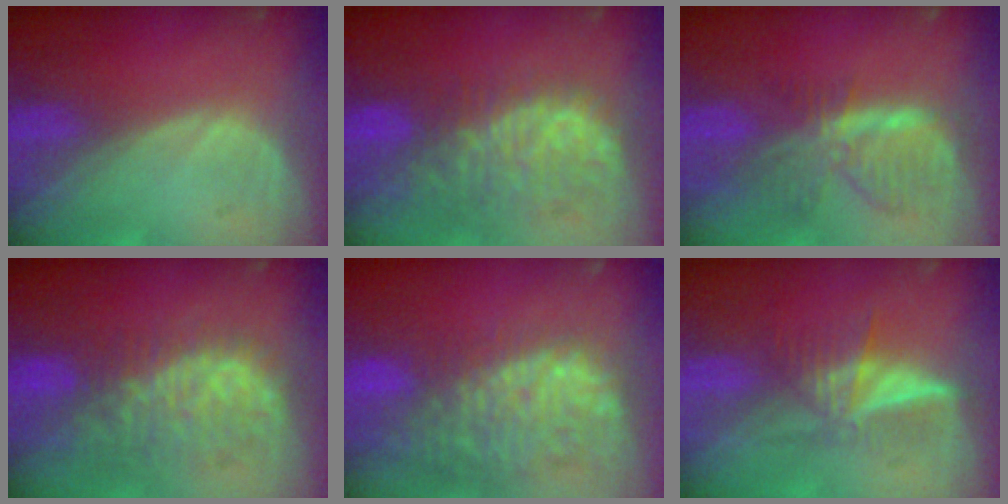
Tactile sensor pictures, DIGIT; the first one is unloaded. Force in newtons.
{"total": 10.6, "press": 9.4, "slide": 4.9}
{"total": 7.8, "press": 7.0, "slide": 3.5}
{"total": 10.3, "press": 9.4, "slide": 4.3}
{"total": 13.2, "press": 11.3, "slide": 6.9}
{"total": 6.0, "press": 5.3, "slide": 2.9}